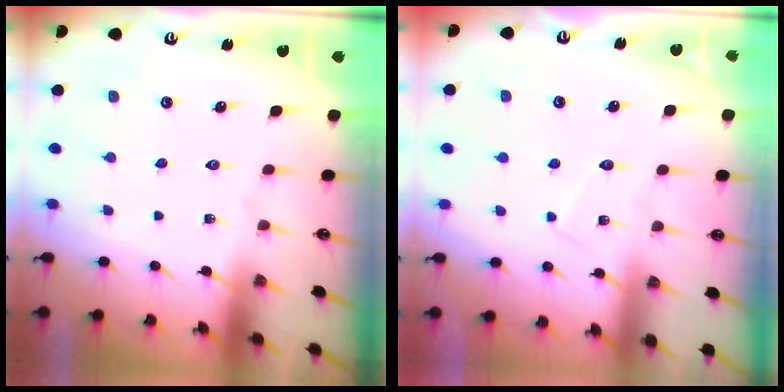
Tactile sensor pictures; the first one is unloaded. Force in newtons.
{"total": 5.5, "press": 5.5, "slide": 0.3}